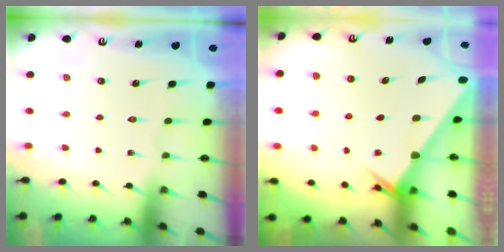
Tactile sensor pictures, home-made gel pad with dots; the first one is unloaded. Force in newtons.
{"total": 2.1, "press": 2.1, "slide": 0.1}